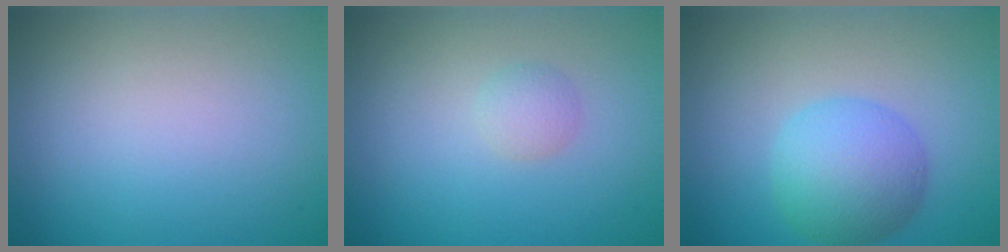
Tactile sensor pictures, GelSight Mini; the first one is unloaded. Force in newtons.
{"total": 1.2, "press": 1.2, "slide": 0.1}
{"total": 5.3, "press": 5.3, "slide": 0.2}